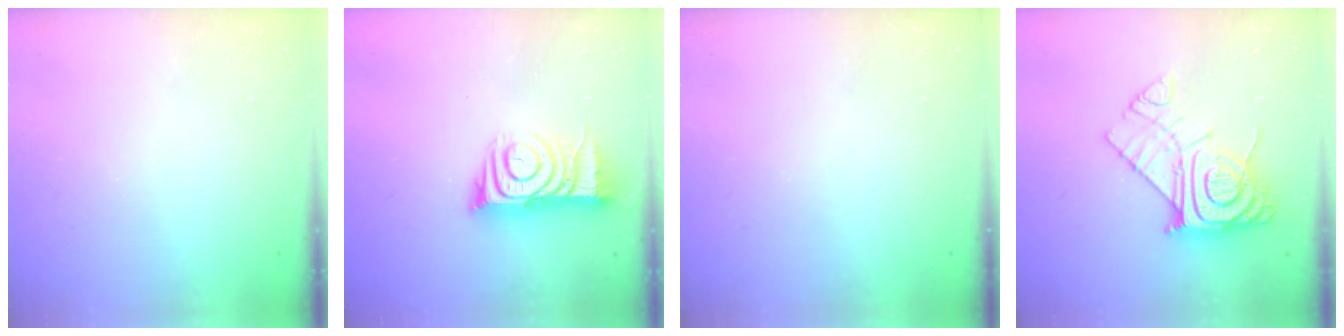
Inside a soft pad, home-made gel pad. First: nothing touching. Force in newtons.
{"total": 11.5, "press": 11.4, "slide": 1.1}
{"total": 0.0}
{"total": 13.5, "press": 13.5, "slide": 1.1}